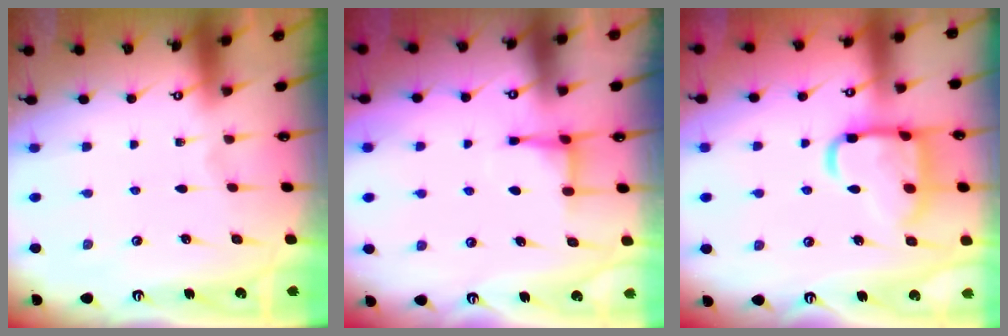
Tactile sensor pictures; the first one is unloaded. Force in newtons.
{"total": 3.8, "press": 3.8, "slide": 0.7}
{"total": 16.6, "press": 16.5, "slide": 1.4}